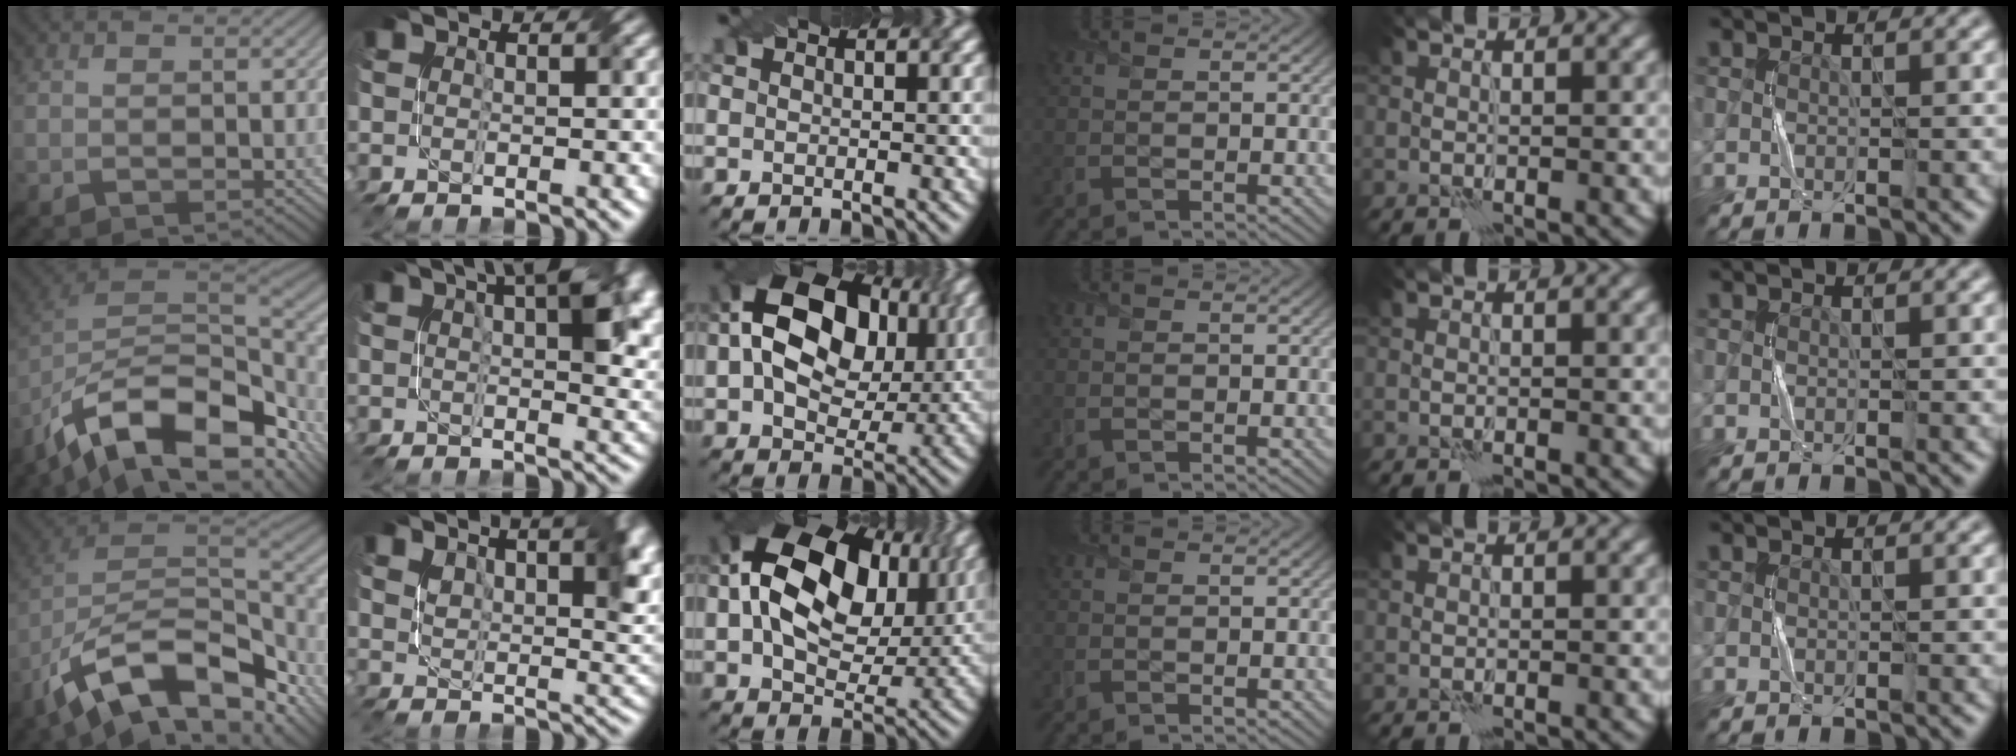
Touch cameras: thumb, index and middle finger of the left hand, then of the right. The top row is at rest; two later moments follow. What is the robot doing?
{"motion": "twist", "object": "screw"}